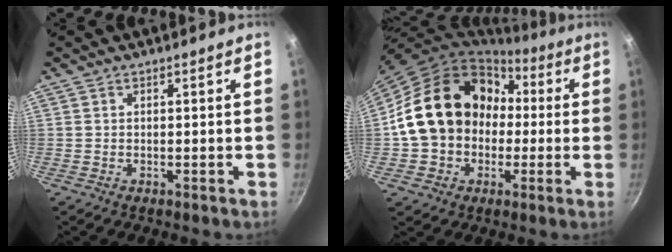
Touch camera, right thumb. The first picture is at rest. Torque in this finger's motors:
{"motor_torque": [0.86, 4.15, 1.74, -1.02, 0.58]}